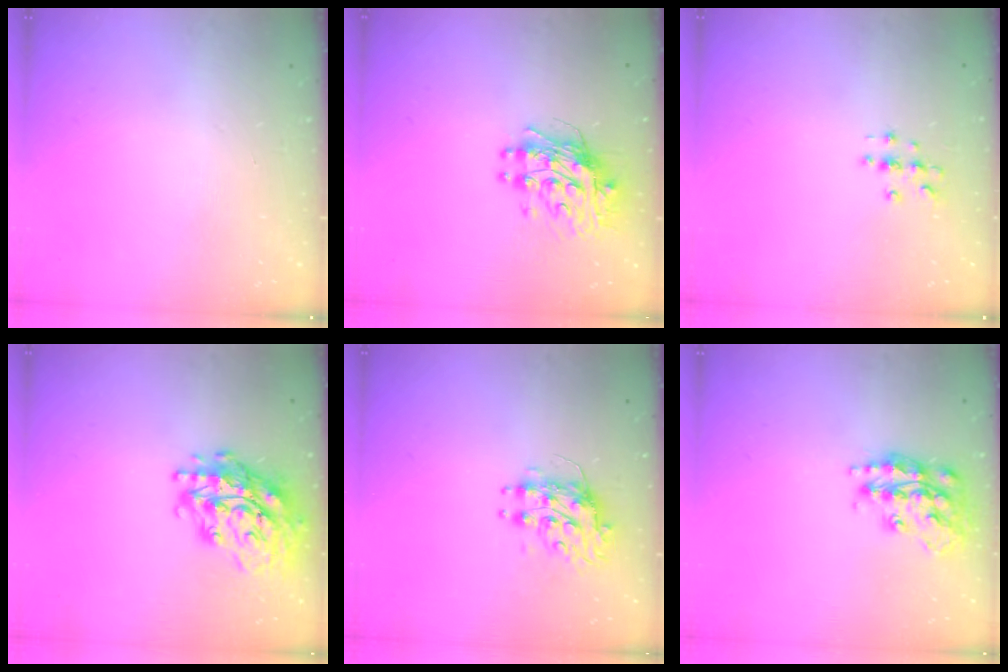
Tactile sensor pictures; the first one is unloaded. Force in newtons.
{"total": 10.1, "press": 10.1, "slide": 0.8}
{"total": 2.7, "press": 2.7, "slide": 0.3}
{"total": 21.0, "press": 20.9, "slide": 2.7}
{"total": 8.1, "press": 8.1, "slide": 0.2}
{"total": 17.5, "press": 17.4, "slide": 1.1}